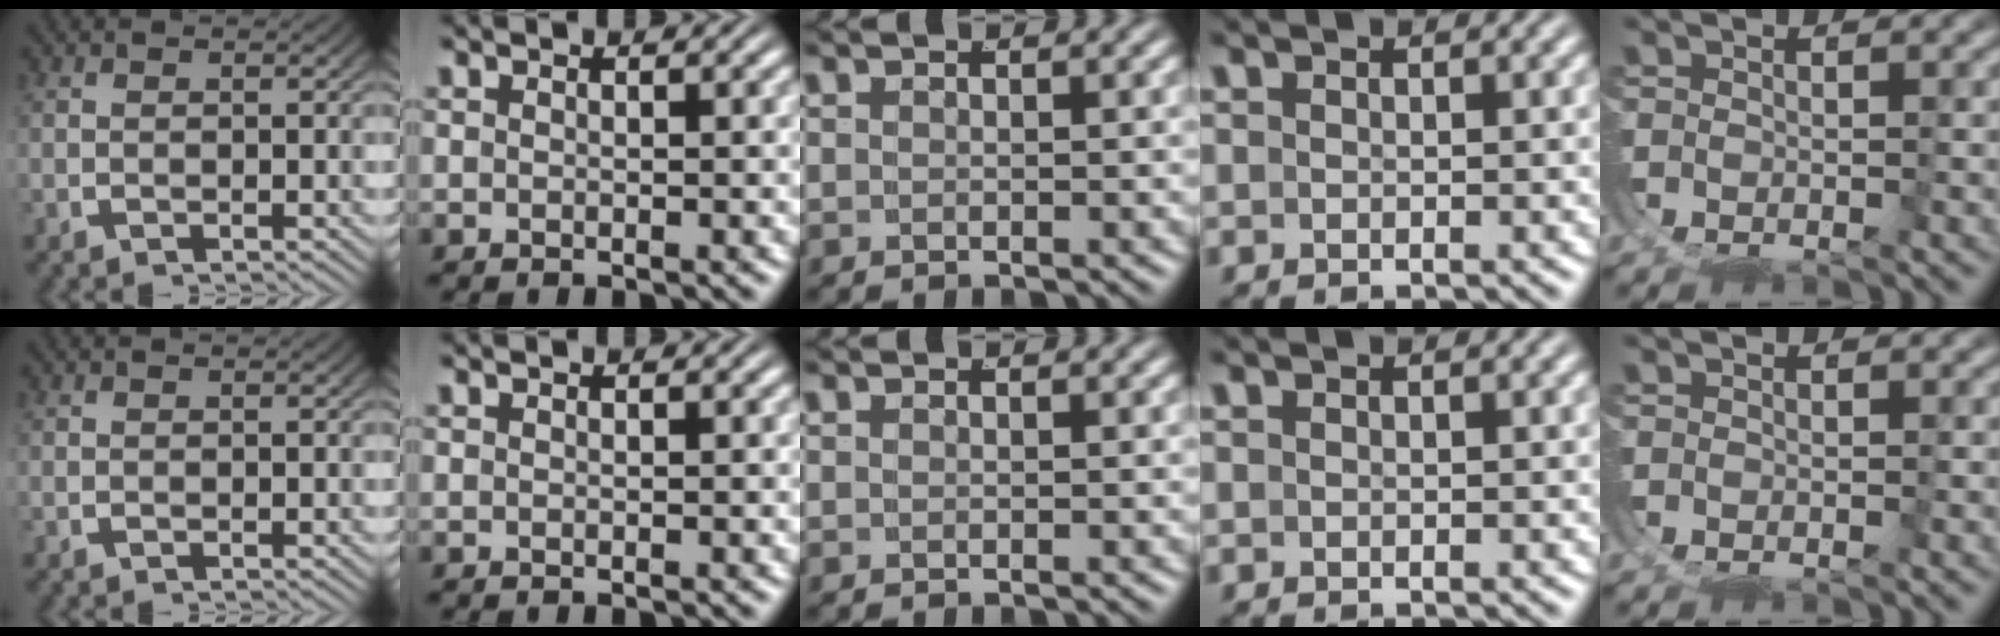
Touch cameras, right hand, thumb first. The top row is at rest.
{"ring": {"total": 1.2, "force": [-0.3, -1.1, -0.4], "torque": [0.014, -0.012, 0.005]}}